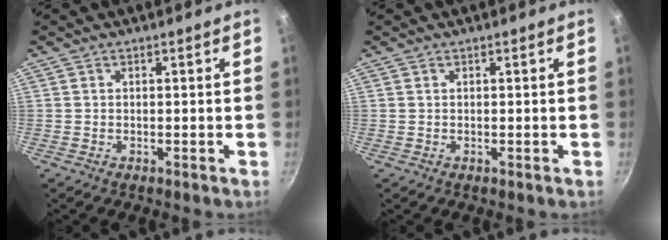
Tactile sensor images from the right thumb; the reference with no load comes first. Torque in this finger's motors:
{"motor_torque": [-0.30, 0.28, 0.45, 0.12, 0.03]}